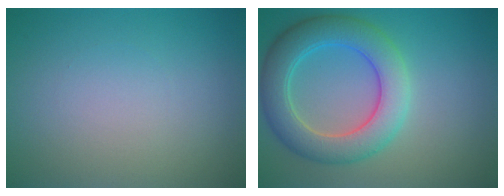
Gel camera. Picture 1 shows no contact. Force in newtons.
{"total": 6.6, "press": 6.6, "slide": 0.2}